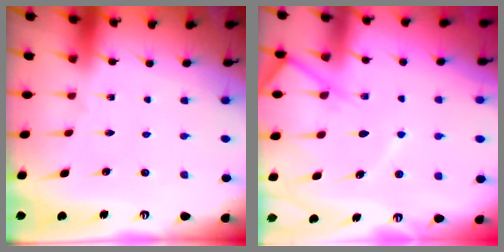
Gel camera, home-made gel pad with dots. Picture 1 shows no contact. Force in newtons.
{"total": 10.3, "press": 10.3, "slide": 1.0}